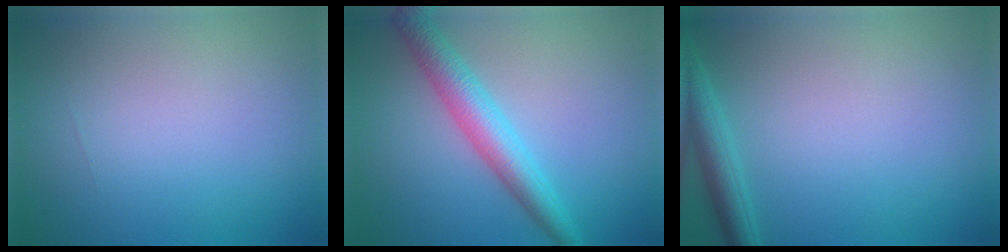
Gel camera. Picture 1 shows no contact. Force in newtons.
{"total": 4.5, "press": 4.5, "slide": 0.1}
{"total": 3.0, "press": 3.0, "slide": 0.1}